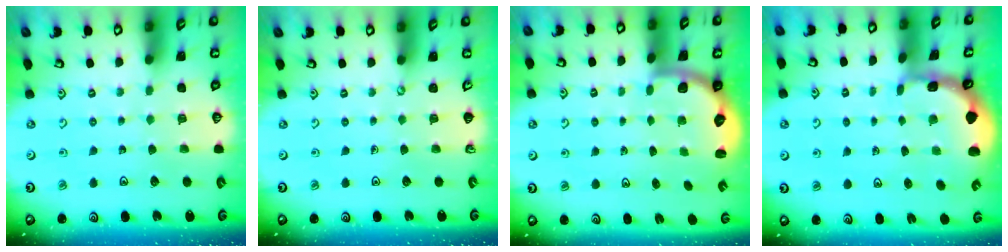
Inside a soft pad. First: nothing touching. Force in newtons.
{"total": 0.0}
{"total": 2.5, "press": 2.1, "slide": 1.3}
{"total": 1.3, "press": 1.3, "slide": 0.2}